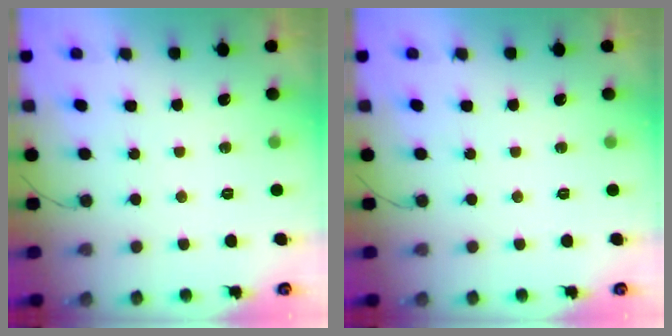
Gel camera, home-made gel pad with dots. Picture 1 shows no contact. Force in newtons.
{"total": 0.0}